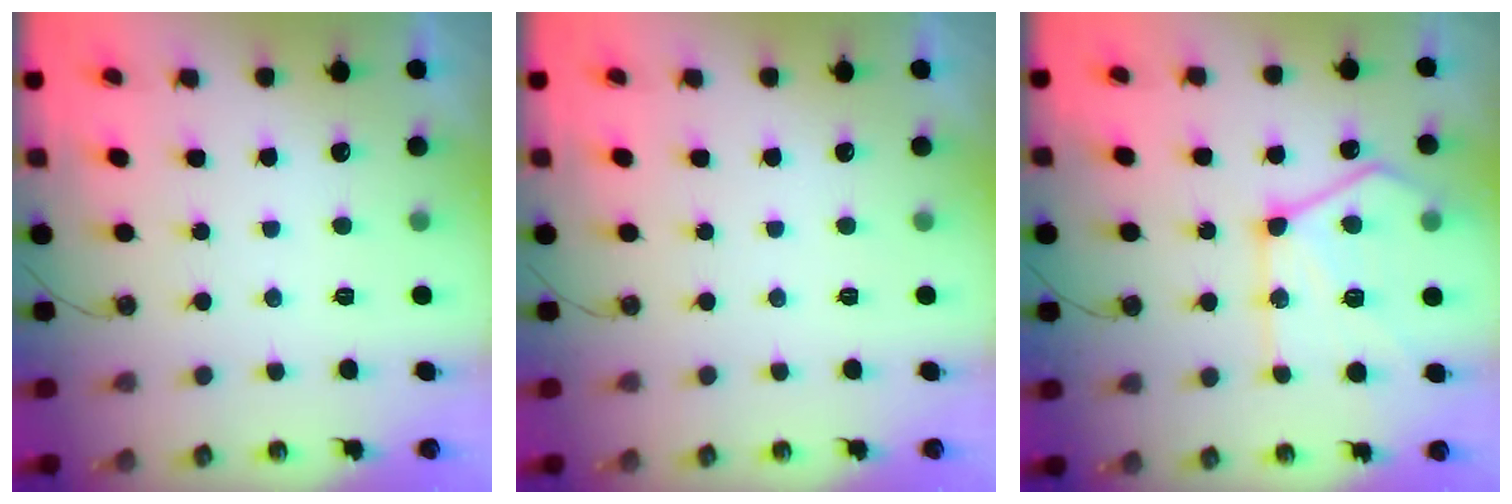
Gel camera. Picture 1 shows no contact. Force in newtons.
{"total": 0.0}
{"total": 18.7, "press": 18.6, "slide": 1.6}